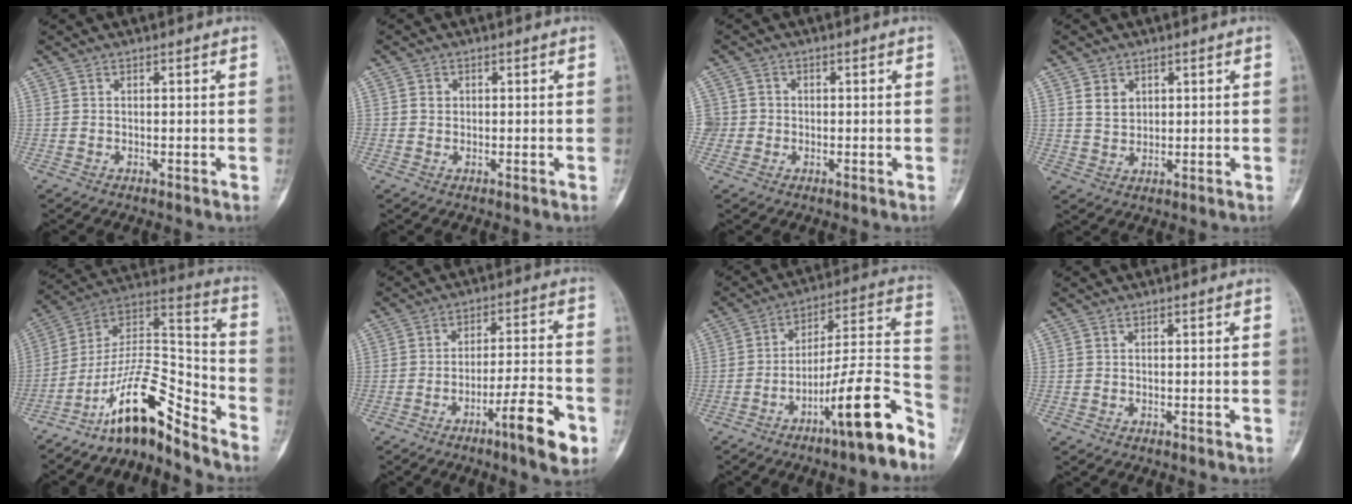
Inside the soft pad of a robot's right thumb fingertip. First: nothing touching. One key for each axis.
{"total": 1.4, "fx": 0.2, "fy": 1.3, "fz": 0.5, "tx": -0.003, "ty": 0.003, "tz": 0.004}
{"total": 3.5, "fx": -0.5, "fy": 3.5, "fz": 0.2, "tx": 0.018, "ty": 0.011, "tz": -0.012}
{"total": 3.8, "fx": 1.6, "fy": 3.0, "fz": 1.9, "tx": -0.017, "ty": -0.012, "tz": 0.034}
{"total": 15.8, "fx": -11.9, "fy": 4.5, "fz": 9.4, "tx": -0.140, "ty": 0.129, "tz": -0.213}
{"total": 10.8, "fx": -5.6, "fy": 1.7, "fz": 9.1, "tx": -0.138, "ty": 0.031, "tz": -0.086}
{"total": 16.8, "fx": -10.3, "fy": 2.5, "fz": 13.1, "tx": -0.192, "ty": 0.093, "tz": -0.162}
{"total": 0.0}